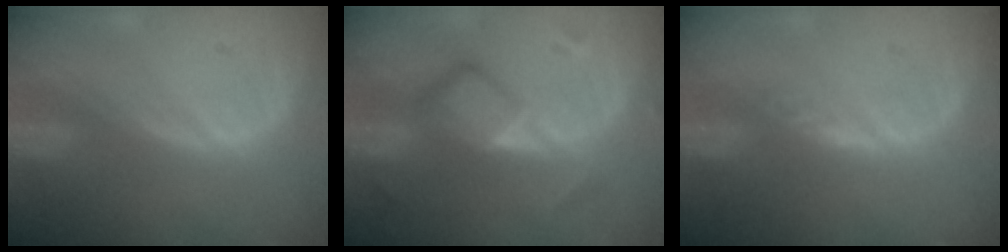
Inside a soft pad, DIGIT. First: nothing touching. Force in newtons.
{"total": 6.6, "press": 5.7, "slide": 3.3}
{"total": 1.4, "press": 1.1, "slide": 0.8}